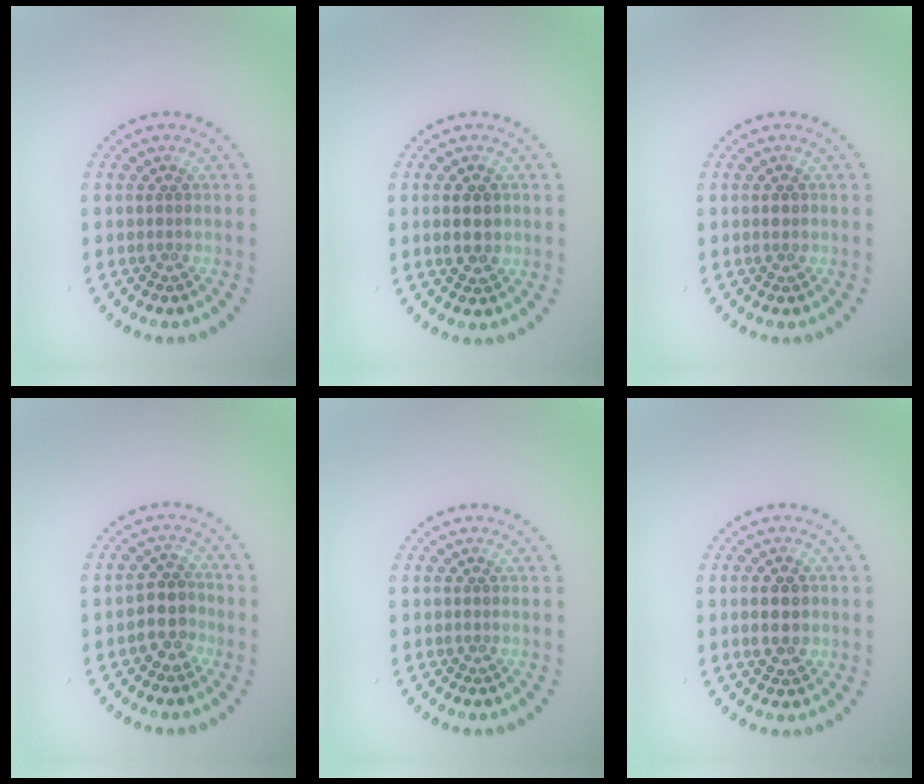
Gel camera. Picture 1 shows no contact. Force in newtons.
{"total": 2.5, "press": 2.5, "slide": 0.1}
{"total": 1.1, "press": 1.1, "slide": 0.1}
{"total": 2.7, "press": 2.3, "slide": 1.4}
{"total": 0.0}
{"total": 3.4, "press": 3.4, "slide": 0.2}